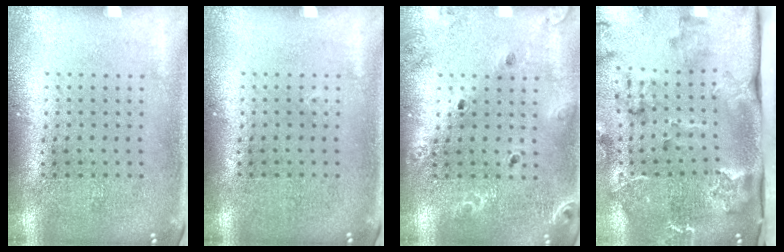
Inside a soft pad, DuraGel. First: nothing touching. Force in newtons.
{"total": 0.0}
{"total": 1.7, "press": 1.7, "slide": 0.4}
{"total": 2.8, "press": 2.4, "slide": 1.5}